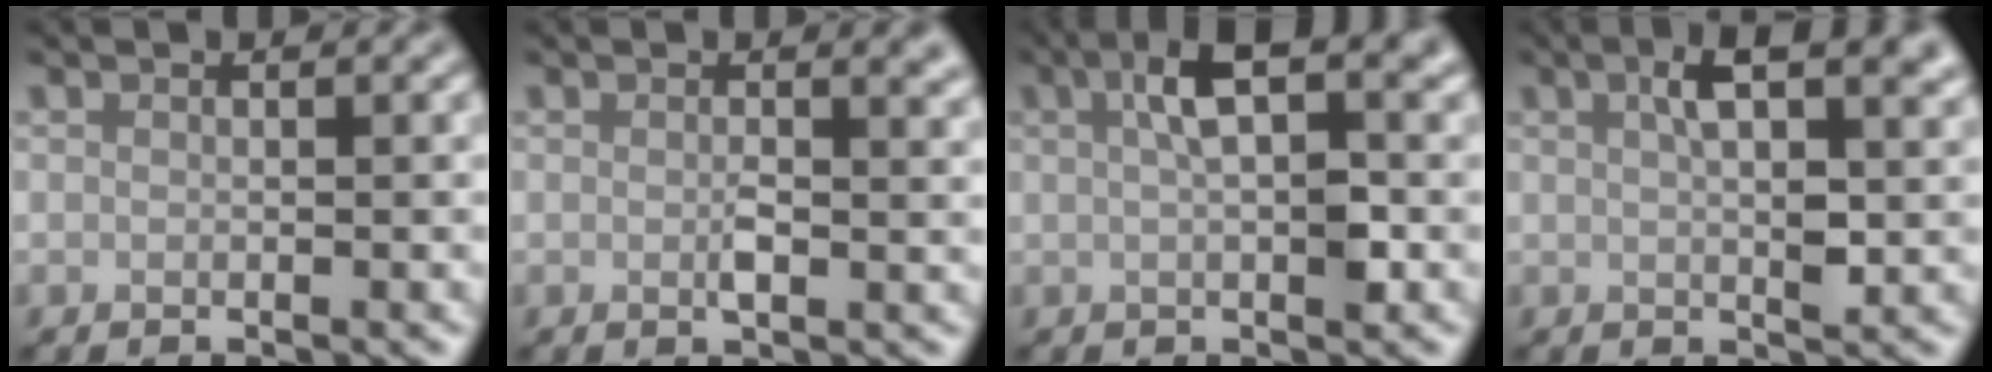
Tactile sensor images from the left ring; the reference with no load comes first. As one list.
[{"total": 2.3, "force": [0.4, 0.7, 2.2], "torque": [-0.033, -0.005, 0.006]}, {"total": 5.2, "force": [1.3, 1.5, 4.8], "torque": [-0.079, 0.013, 0.018]}, {"total": 6.1, "force": [2.2, 2.2, 5.2], "torque": [-0.086, 0.008, 0.034]}]